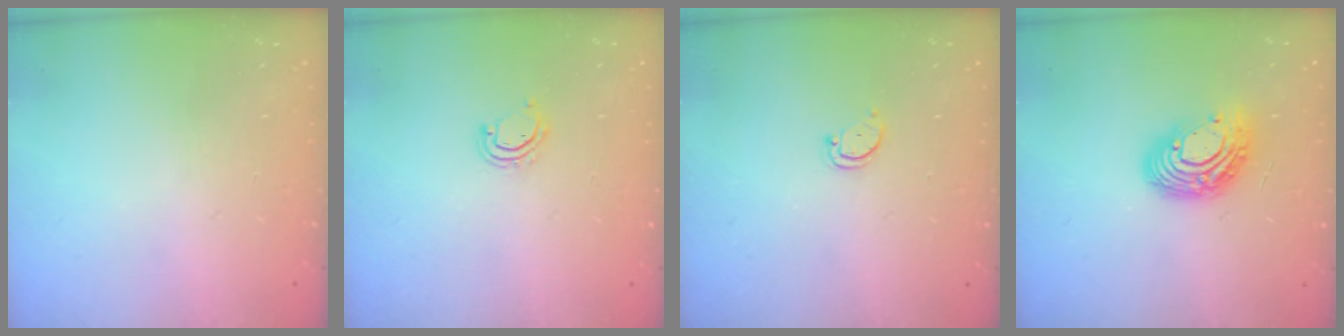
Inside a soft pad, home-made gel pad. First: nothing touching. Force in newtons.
{"total": 2.7, "press": 2.7, "slide": 0.2}
{"total": 2.3, "press": 2.3, "slide": 0.4}
{"total": 12.3, "press": 12.3, "slide": 1.0}